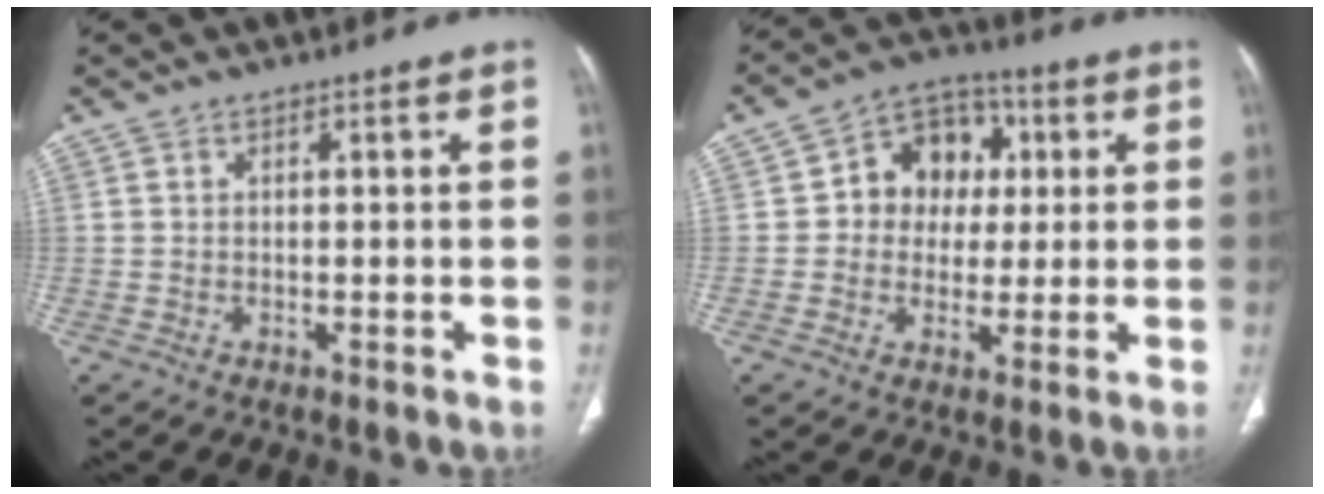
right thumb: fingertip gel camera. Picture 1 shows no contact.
{"total": 10.9, "force": [1.6, 9.1, 5.8], "torque": [-0.036, 0.012, 0.015]}